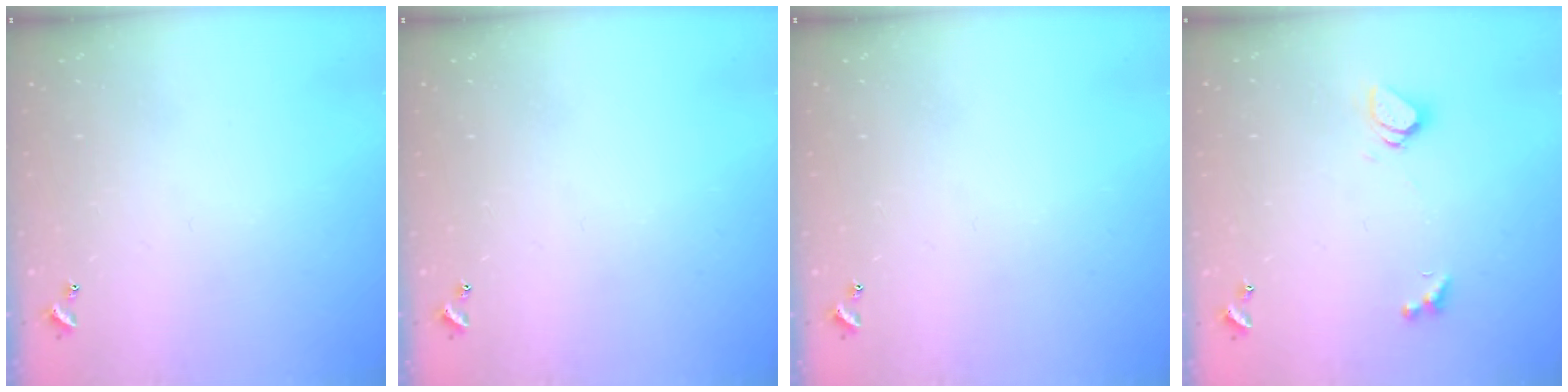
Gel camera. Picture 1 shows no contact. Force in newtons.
{"total": 0.0}
{"total": 0.0}
{"total": 1.6, "press": 1.5, "slide": 0.4}